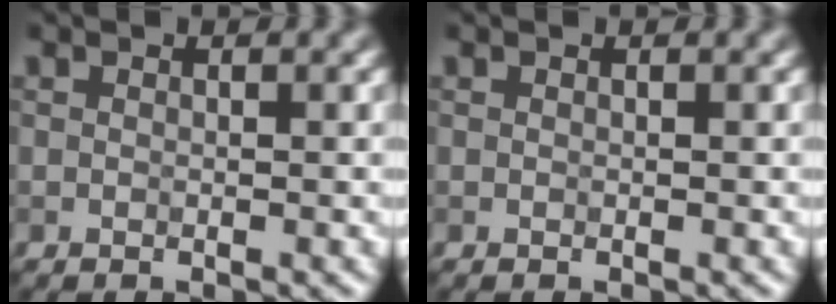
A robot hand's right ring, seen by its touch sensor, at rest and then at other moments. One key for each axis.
{"total": 0.0}